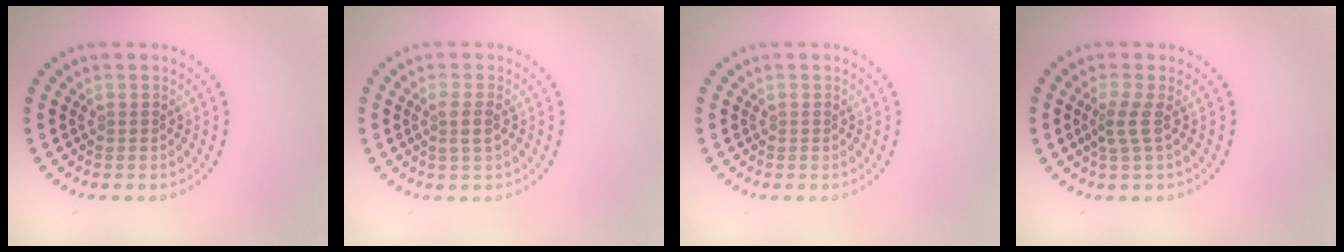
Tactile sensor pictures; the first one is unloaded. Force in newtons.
{"total": 1.6, "press": 1.3, "slide": 0.9}
{"total": 0.0}
{"total": 1.8, "press": 1.1, "slide": 1.4}